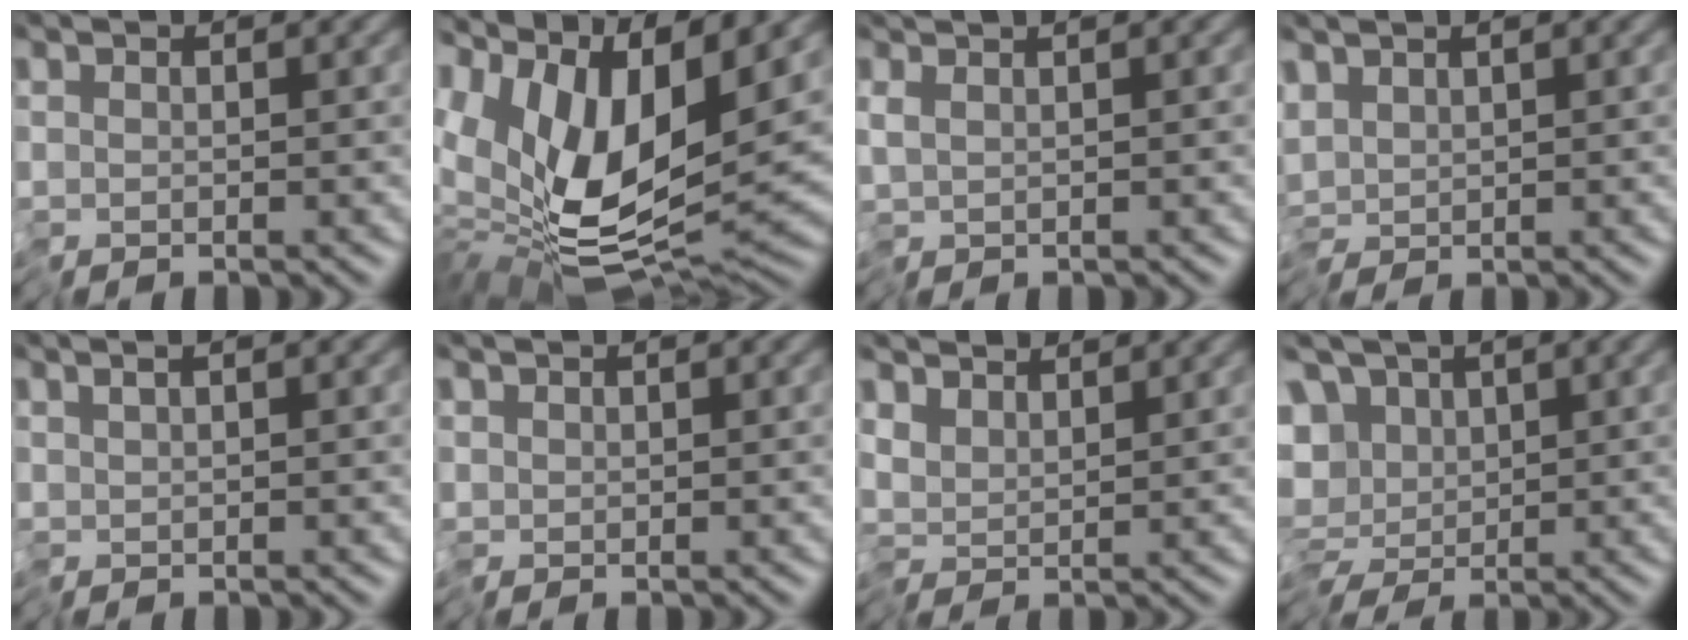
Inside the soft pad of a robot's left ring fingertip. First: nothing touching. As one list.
[{"total": 12.8, "force": [3.1, 6.4, 10.6], "torque": [-0.206, -0.002, 0.058]}, {"total": 1.6, "force": [0.7, 0.1, 1.4], "torque": [-0.027, 0.008, 0.012]}, {"total": 1.2, "force": [0.2, 0.5, 1.1], "torque": [-0.019, 0.005, -0.002]}, {"total": 1.5, "force": [0.2, 0.6, 1.4], "torque": [-0.024, 0.004, 0.004]}, {"total": 0.7, "force": [-0.2, 0.6, 0.3], "torque": [-0.008, 0.000, -0.006]}, {"total": 2.9, "force": [2.3, 1.0, 1.3], "torque": [-0.024, 0.010, 0.031]}, {"total": 9.6, "force": [0.4, 7.6, 5.9], "torque": [-0.079, -0.004, -0.016]}]